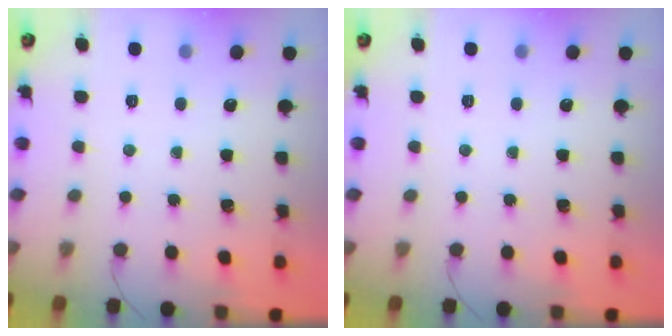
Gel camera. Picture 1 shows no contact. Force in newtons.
{"total": 0.0}